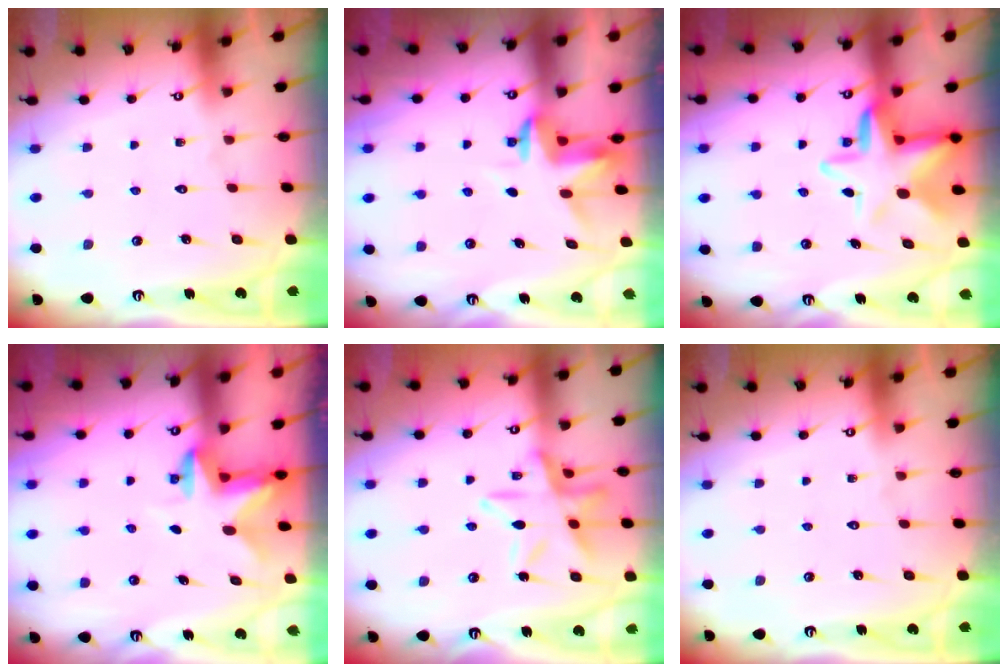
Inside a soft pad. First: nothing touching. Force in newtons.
{"total": 3.5, "press": 3.5, "slide": 0.2}
{"total": 10.0, "press": 9.7, "slide": 2.3}
{"total": 2.8, "press": 2.8, "slide": 0.6}
{"total": 14.2, "press": 14.1, "slide": 1.2}
{"total": 0.0}